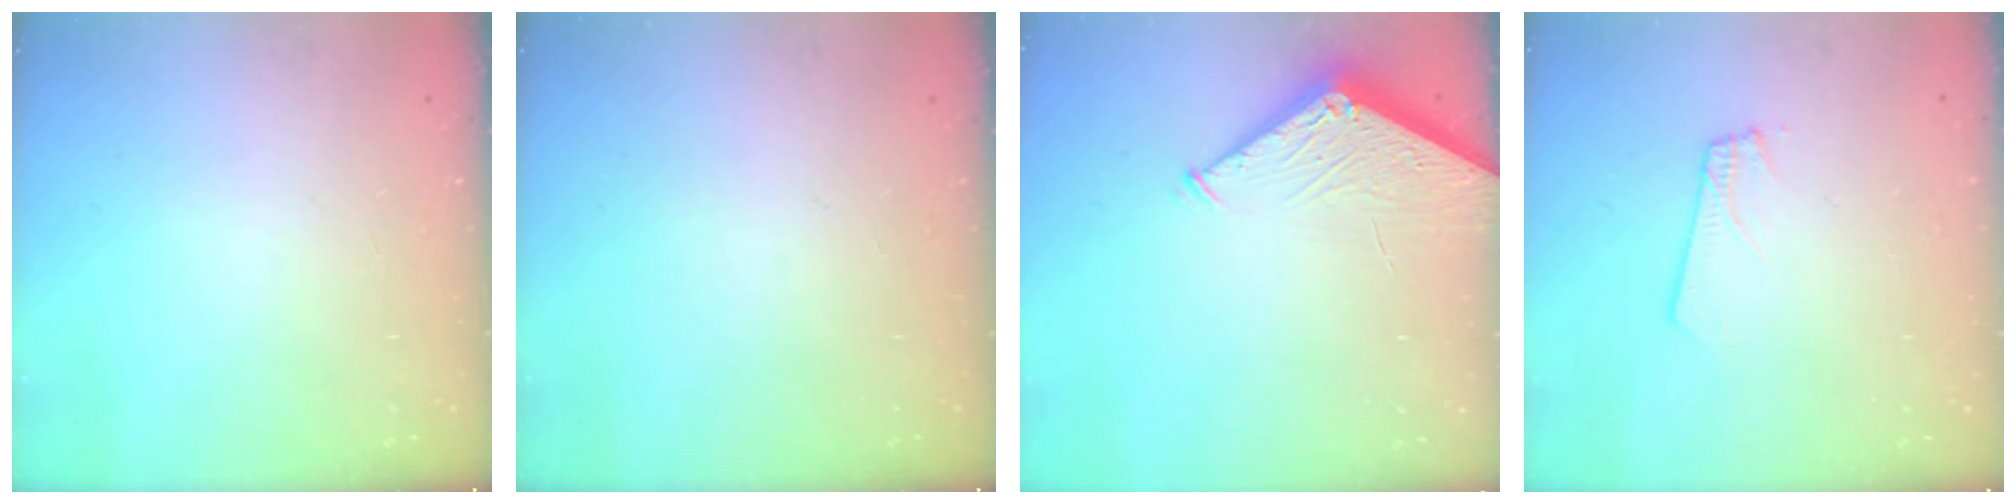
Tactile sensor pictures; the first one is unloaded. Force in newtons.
{"total": 0.0}
{"total": 4.2, "press": 4.2, "slide": 0.5}
{"total": 1.8, "press": 1.8, "slide": 0.1}